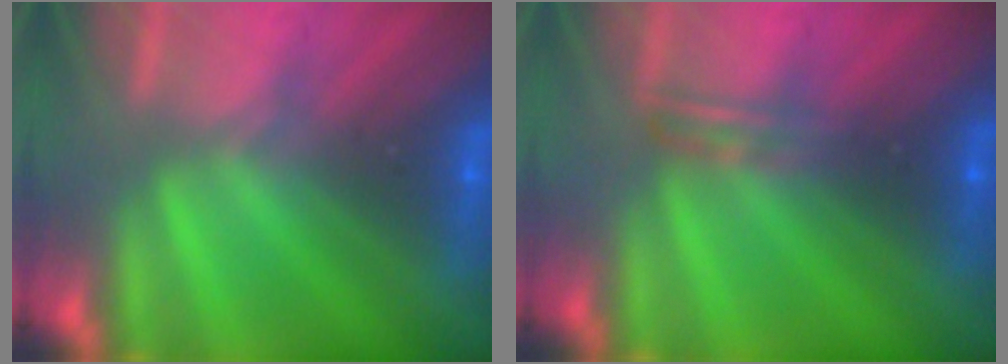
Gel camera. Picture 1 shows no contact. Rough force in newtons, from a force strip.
{"total": 2.4}